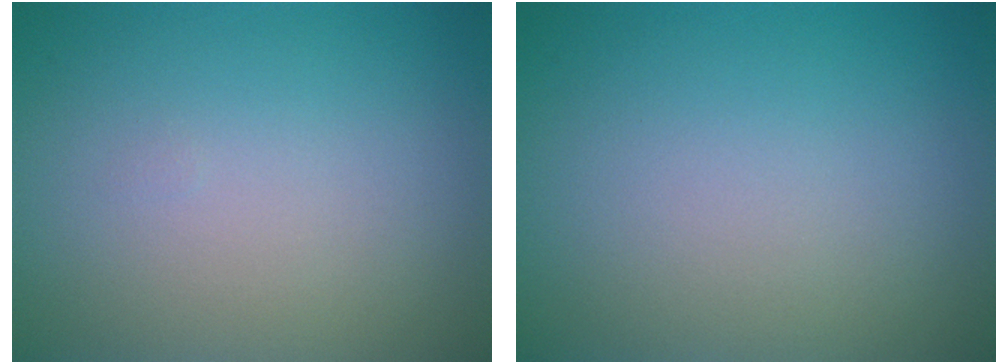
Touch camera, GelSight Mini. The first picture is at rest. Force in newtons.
{"total": 0.0}